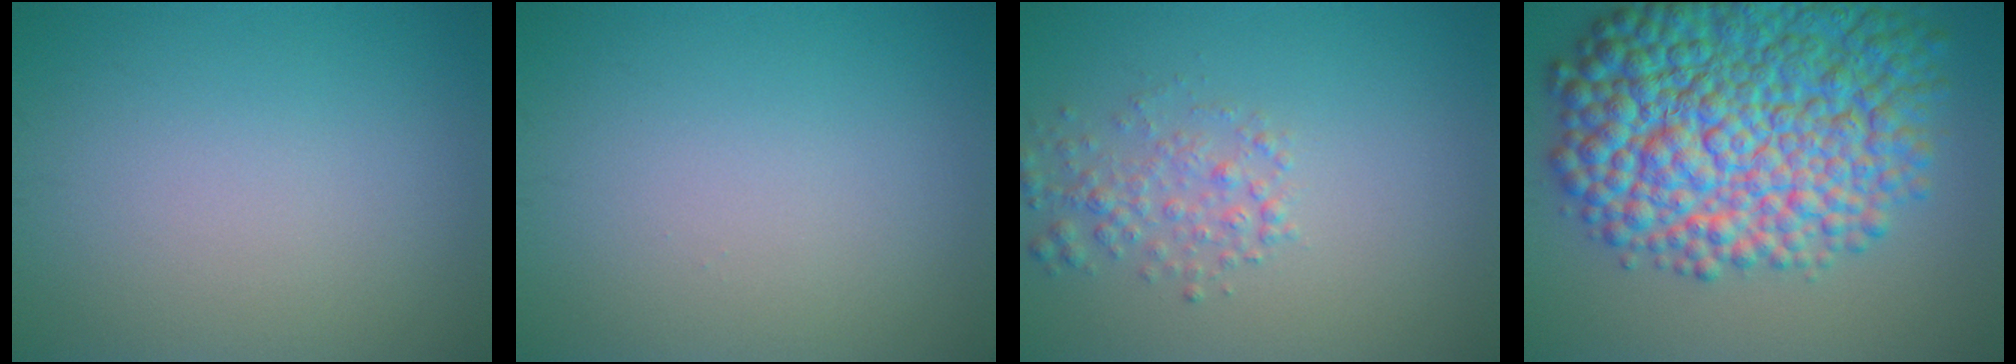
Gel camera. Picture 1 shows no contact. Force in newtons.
{"total": 0.0}
{"total": 2.3, "press": 2.3, "slide": 0.1}
{"total": 14.4, "press": 14.4, "slide": 0.4}